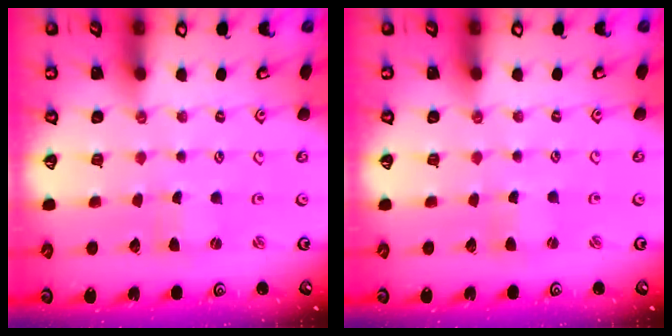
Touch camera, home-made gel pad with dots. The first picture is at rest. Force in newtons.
{"total": 1.5, "press": 1.4, "slide": 0.3}